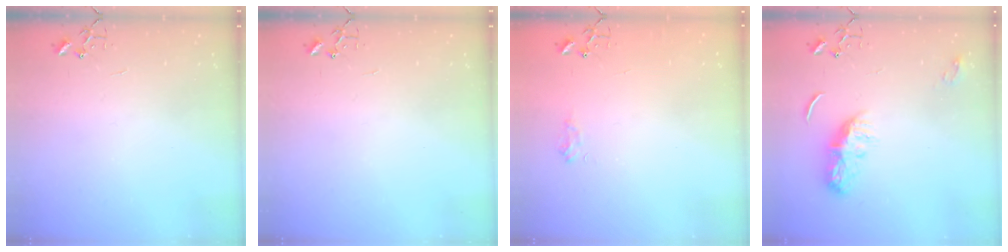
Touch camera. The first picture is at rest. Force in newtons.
{"total": 0.0}
{"total": 6.3, "press": 6.3, "slide": 0.8}
{"total": 8.9, "press": 8.9, "slide": 0.1}